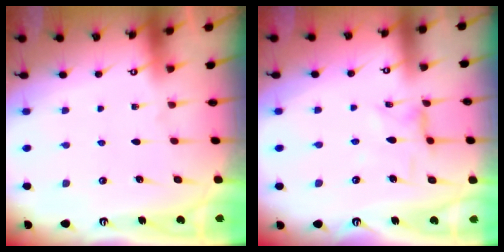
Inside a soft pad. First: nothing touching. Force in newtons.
{"total": 1.7, "press": 1.6, "slide": 0.2}